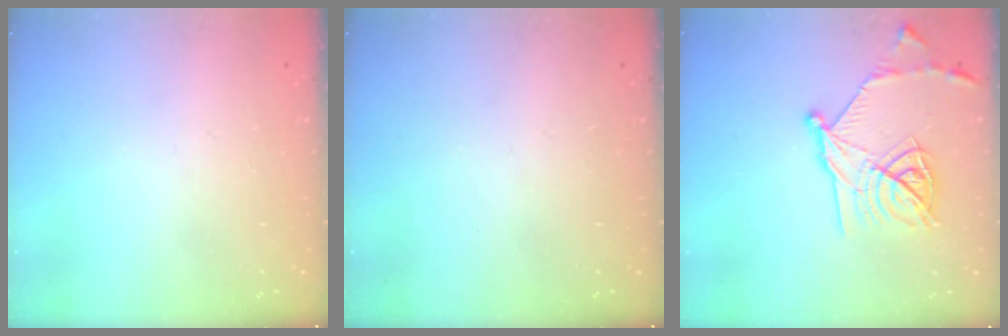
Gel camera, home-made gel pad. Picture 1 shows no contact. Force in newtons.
{"total": 0.0}
{"total": 17.6, "press": 17.6, "slide": 0.9}